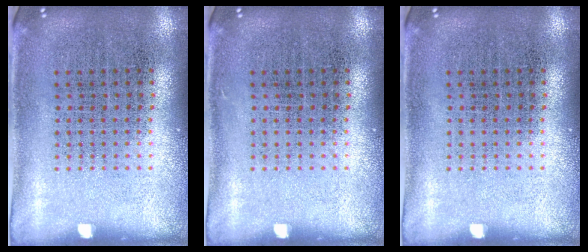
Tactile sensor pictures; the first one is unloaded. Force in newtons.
{"total": 0.0}
{"total": 0.0}